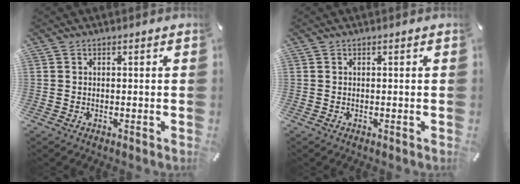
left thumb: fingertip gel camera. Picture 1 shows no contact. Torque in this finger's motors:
{"motor_torque": [0.00, 0.00, -0.03, 0.15, 0.00]}